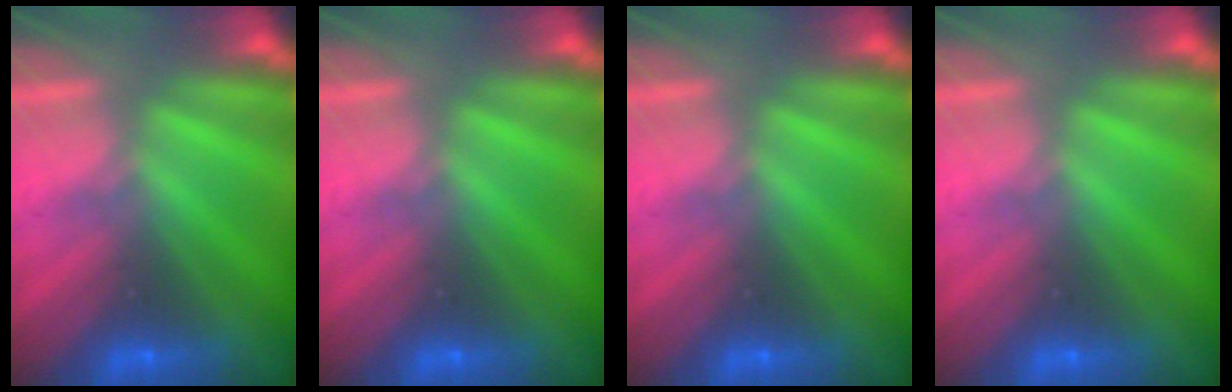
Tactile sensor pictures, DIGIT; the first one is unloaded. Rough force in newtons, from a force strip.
{"total": 0.0}
{"total": 0.0}
{"total": 0.0}